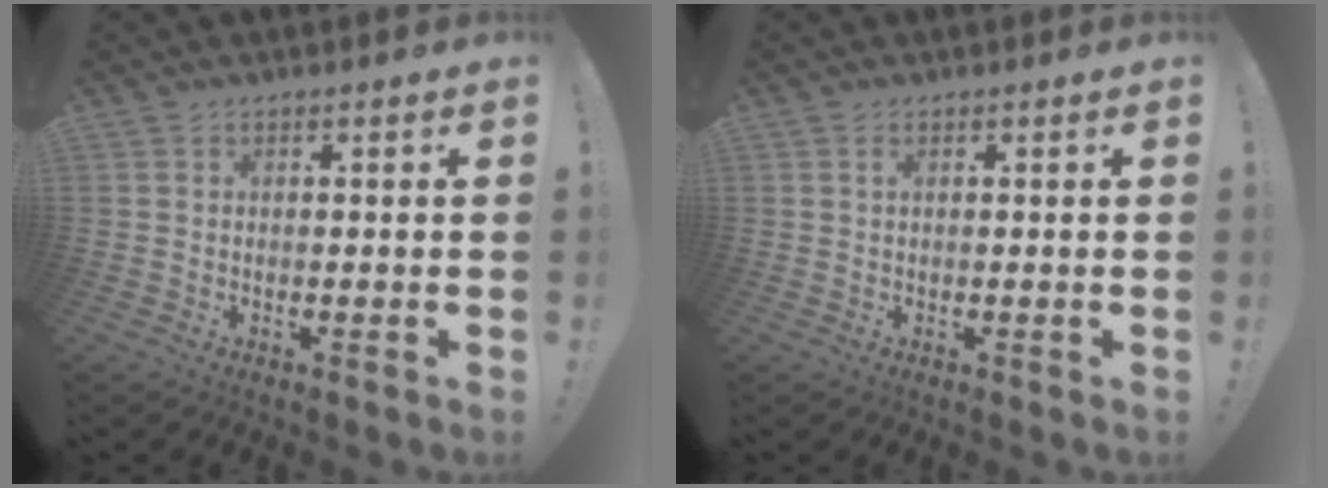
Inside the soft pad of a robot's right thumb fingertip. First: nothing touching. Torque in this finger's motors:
{"motor_torque": [-0.15, -0.28, -0.14, 0.30, 0.00]}